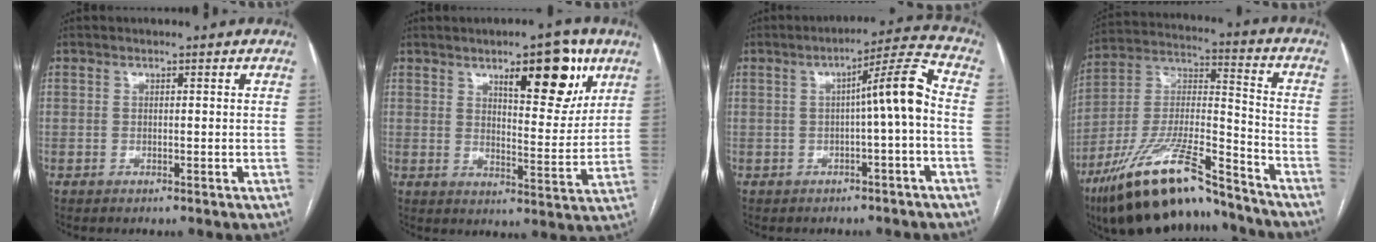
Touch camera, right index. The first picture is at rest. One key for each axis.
{"total": 11.5, "fx": 6.4, "fy": 3.3, "fz": 8.9, "tx": -0.121, "ty": 0.002, "tz": 0.094}
{"total": 7.4, "fx": -0.6, "fy": -0.3, "fz": 7.4, "tx": -0.107, "ty": 0.023, "tz": -0.010}
{"total": 21.2, "fx": -16.5, "fy": 3.9, "fz": 12.8, "tx": -0.262, "ty": -0.010, "tz": -0.297}